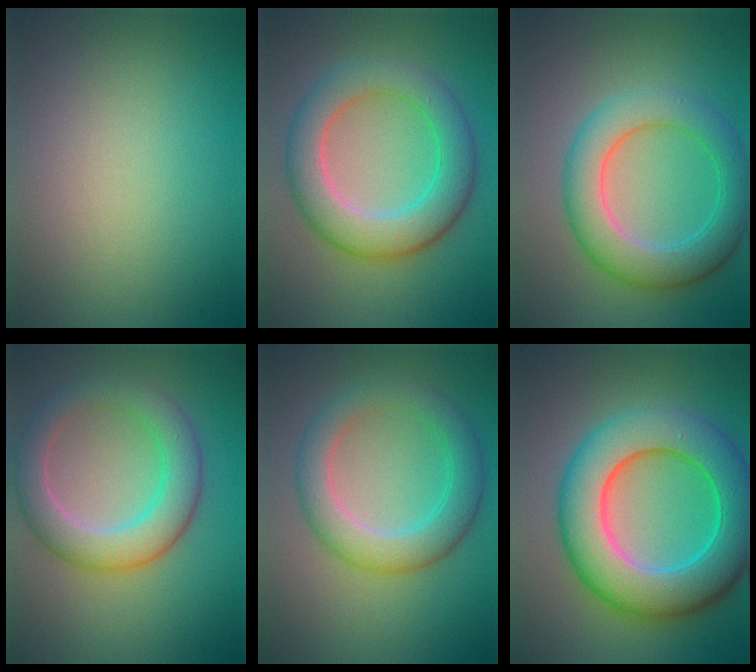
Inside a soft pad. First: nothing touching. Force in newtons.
{"total": 6.8, "press": 6.8, "slide": 0.5}
{"total": 6.3, "press": 6.3, "slide": 0.2}
{"total": 5.7, "press": 5.7, "slide": 0.4}
{"total": 5.0, "press": 5.0, "slide": 0.3}
{"total": 11.2, "press": 11.2, "slide": 0.2}